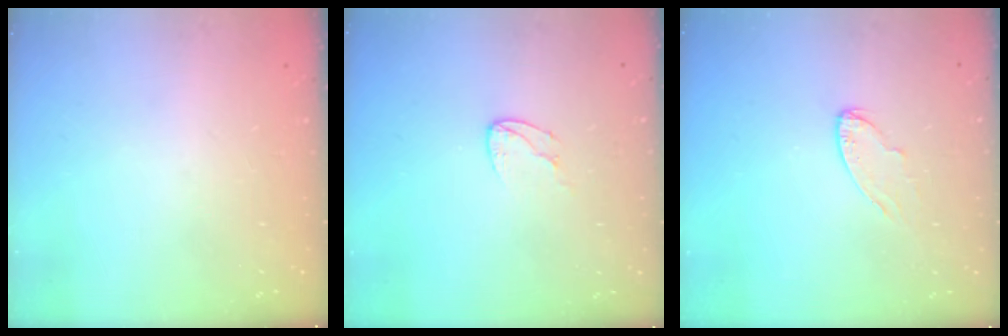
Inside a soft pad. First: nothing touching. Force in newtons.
{"total": 5.8, "press": 5.8, "slide": 0.5}
{"total": 6.4, "press": 6.3, "slide": 0.5}